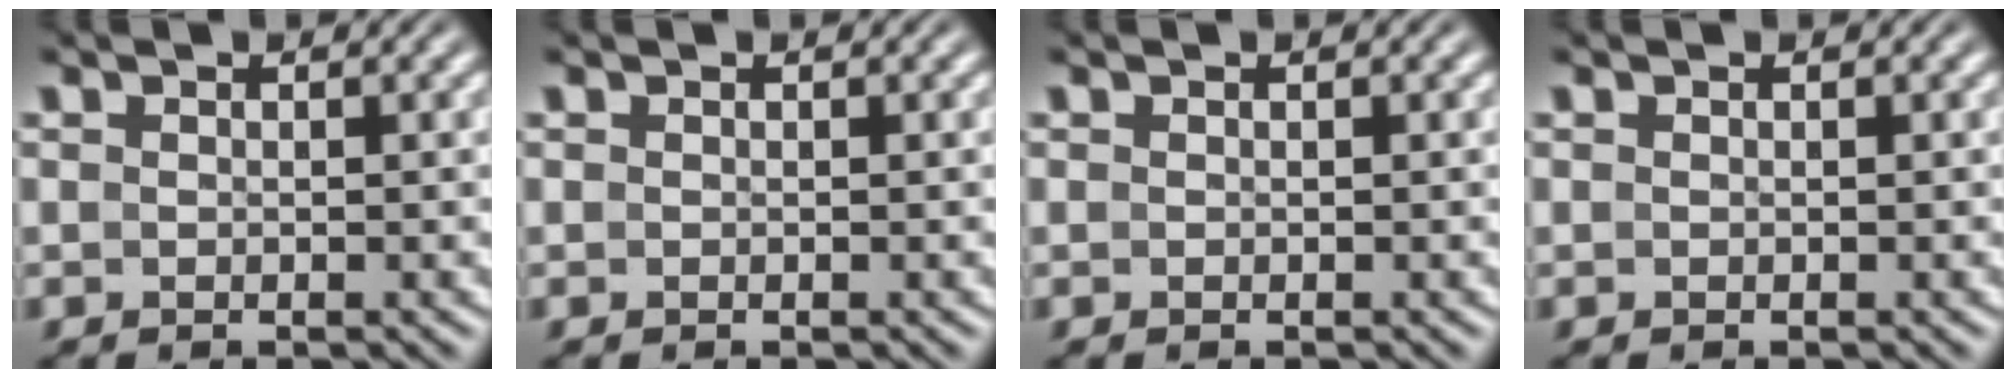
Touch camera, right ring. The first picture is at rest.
{"total": 0.0}
{"total": 0.0}
{"total": 0.0}